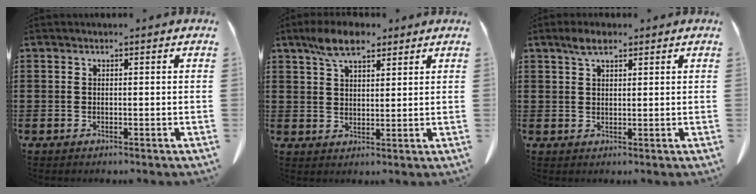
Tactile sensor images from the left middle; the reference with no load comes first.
{"total": 6.6, "force": [4.6, 2.6, 4.0], "torque": [-0.090, 0.005, 0.083]}
{"total": 2.9, "force": [1.9, 1.1, 1.9], "torque": [-0.042, 0.005, 0.034]}